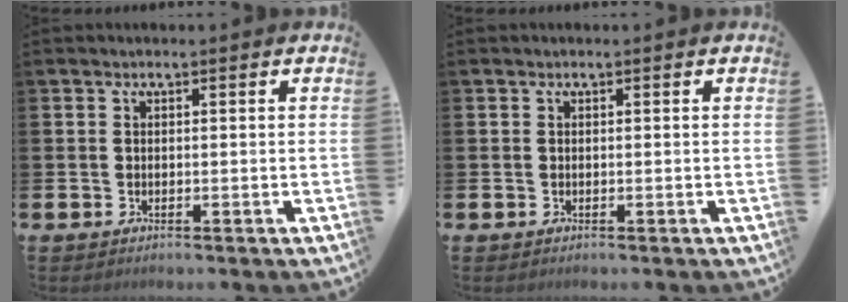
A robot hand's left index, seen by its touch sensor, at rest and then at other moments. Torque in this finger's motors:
{"motor_torque": [0.00, 0.00, 0.00, 0.00]}